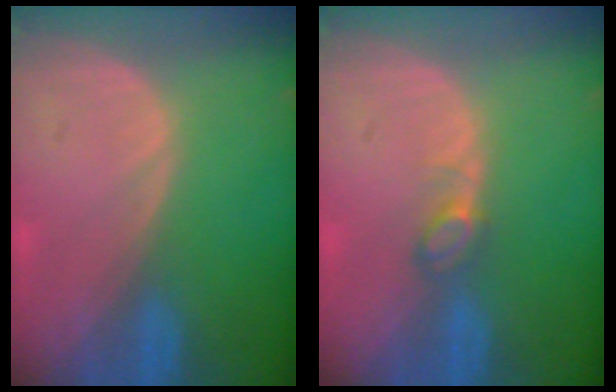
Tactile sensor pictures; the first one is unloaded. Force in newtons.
{"total": 2.2, "press": 2.2, "slide": 0.3}